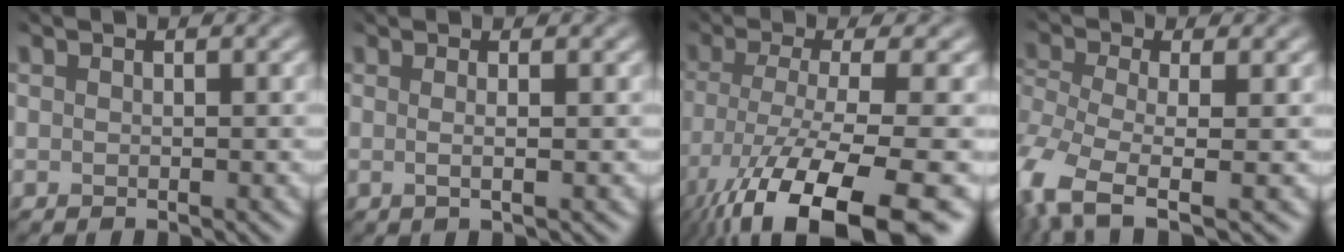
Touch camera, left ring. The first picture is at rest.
{"total": 2.9, "force": [0.9, 1.0, 2.5], "torque": [-0.023, 0.010, -0.014]}
{"total": 14.1, "force": [-8.2, 3.4, 10.9], "torque": [-0.189, -0.031, -0.124]}
{"total": 6.4, "force": [-4.2, 2.0, 4.4], "torque": [-0.109, -0.015, -0.087]}